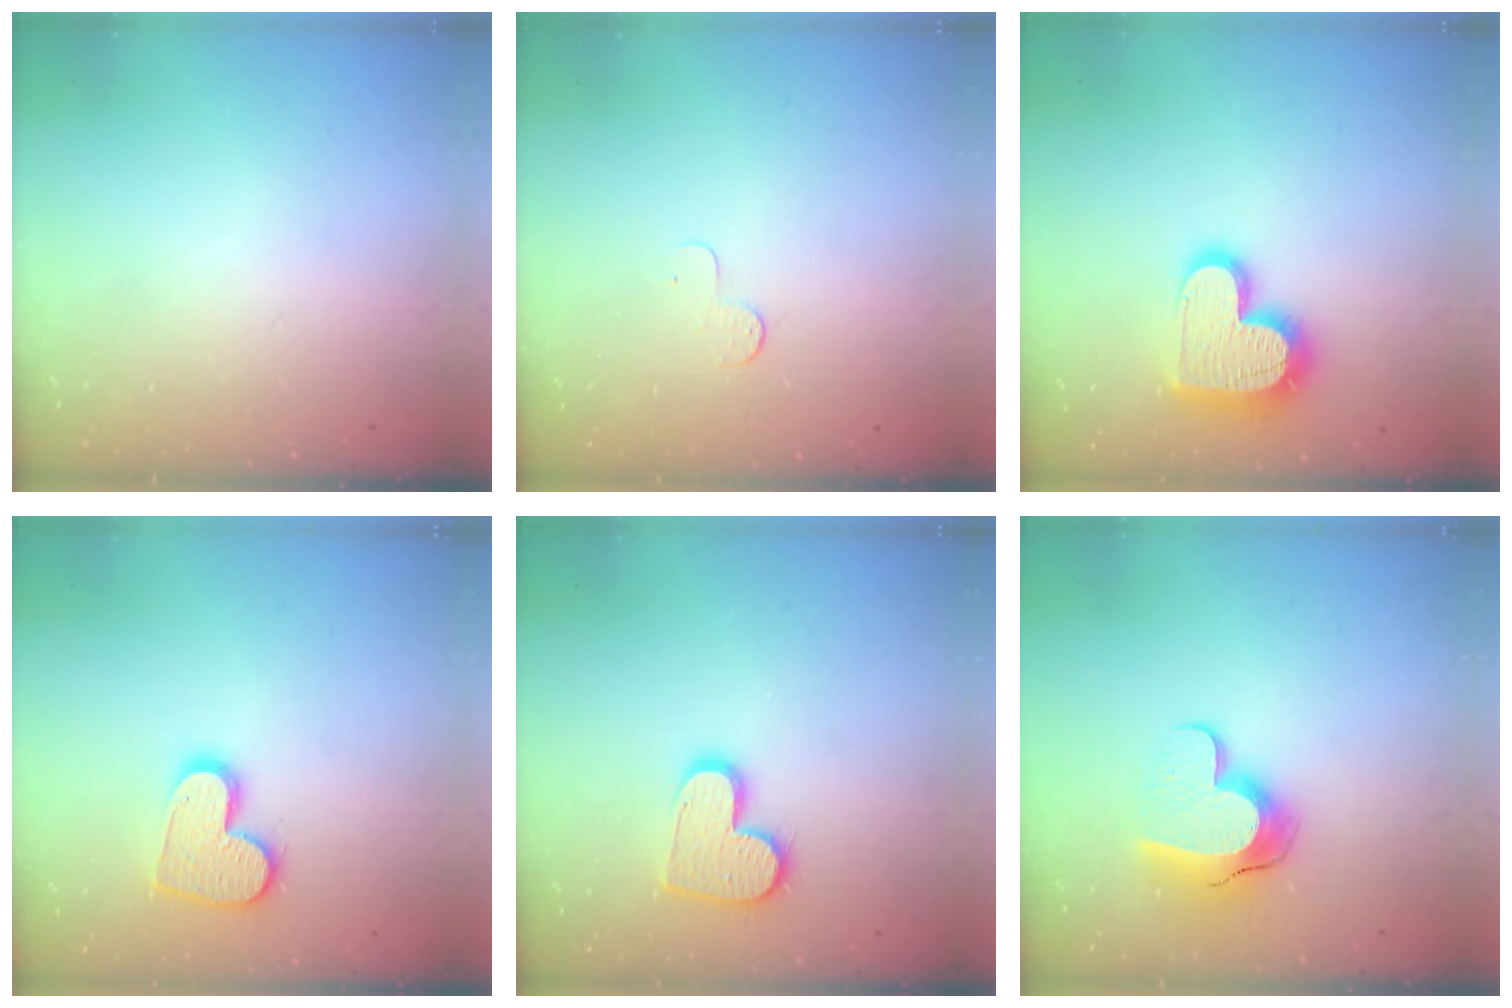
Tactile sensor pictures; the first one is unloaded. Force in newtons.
{"total": 3.5, "press": 3.5, "slide": 0.3}
{"total": 17.0, "press": 16.9, "slide": 1.3}
{"total": 13.8, "press": 13.8, "slide": 1.0}
{"total": 13.8, "press": 13.7, "slide": 1.0}
{"total": 11.9, "press": 11.9, "slide": 1.1}